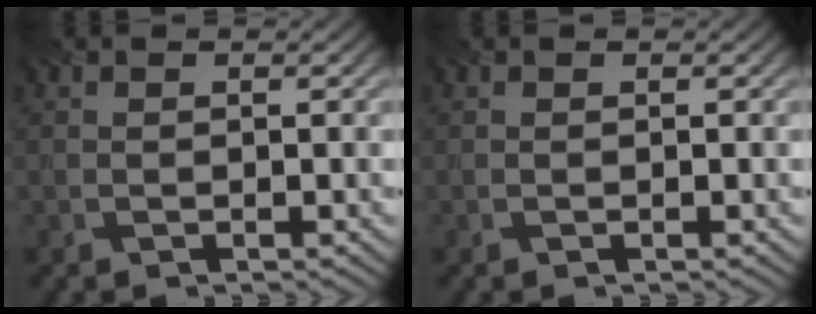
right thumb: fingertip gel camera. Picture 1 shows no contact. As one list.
[{"total": 0.0}]